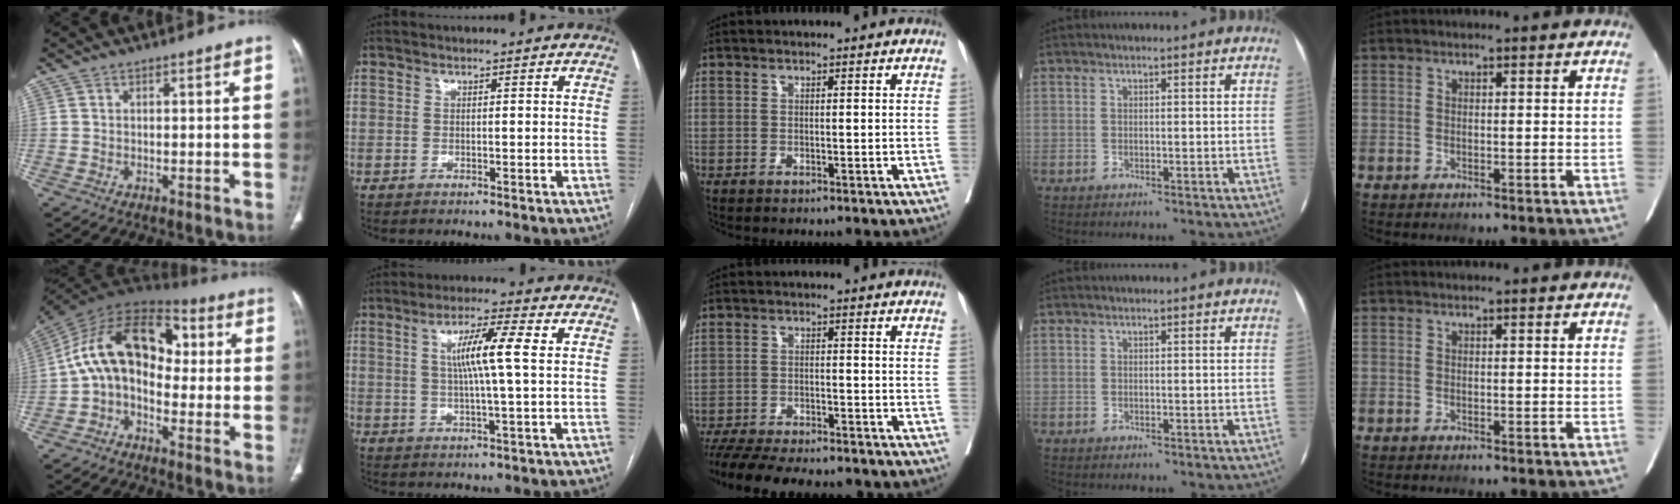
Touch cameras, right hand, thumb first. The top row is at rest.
{"thumb": {"total": 16.5, "force": [0.5, 10.8, 12.5], "torque": [-0.185, 0.052, -0.008]}, "index": {"total": 8.0, "force": [1.7, 0.0, 7.8], "torque": [-0.138, 0.006, 0.029]}, "middle": {"total": 17.3, "force": [-15.3, 3.3, 7.4], "torque": [-0.151, -0.024, -0.213]}}